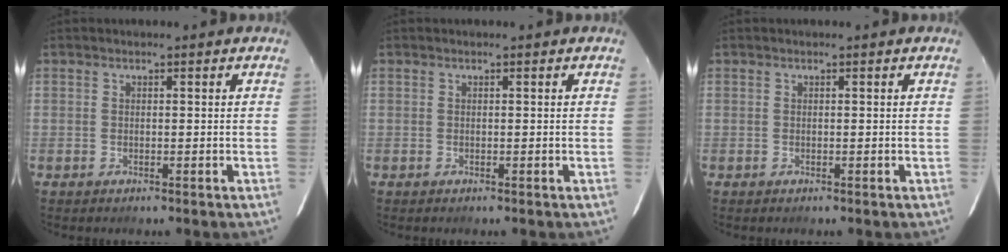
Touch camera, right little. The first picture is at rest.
{"total": 0.0}
{"total": 0.0}